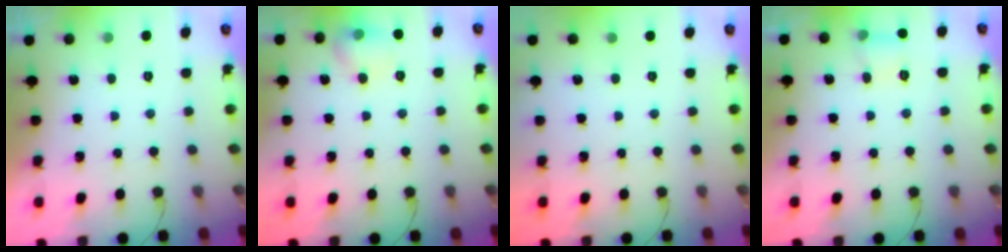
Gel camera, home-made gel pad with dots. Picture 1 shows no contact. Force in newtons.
{"total": 7.5, "press": 7.4, "slide": 1.1}
{"total": 0.0}
{"total": 5.2, "press": 5.0, "slide": 1.7}